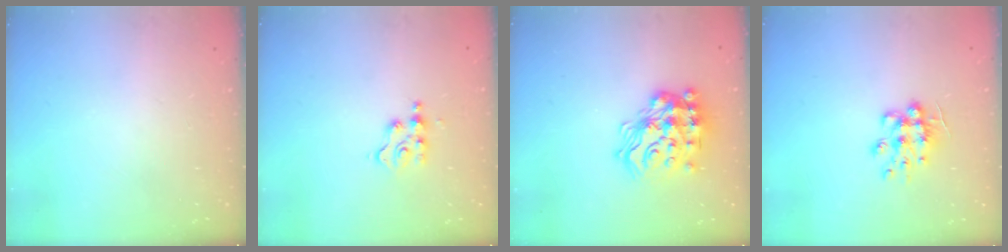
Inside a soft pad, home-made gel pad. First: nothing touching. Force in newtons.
{"total": 3.7, "press": 3.6, "slide": 0.5}
{"total": 19.6, "press": 19.5, "slide": 1.4}
{"total": 9.4, "press": 9.4, "slide": 0.6}